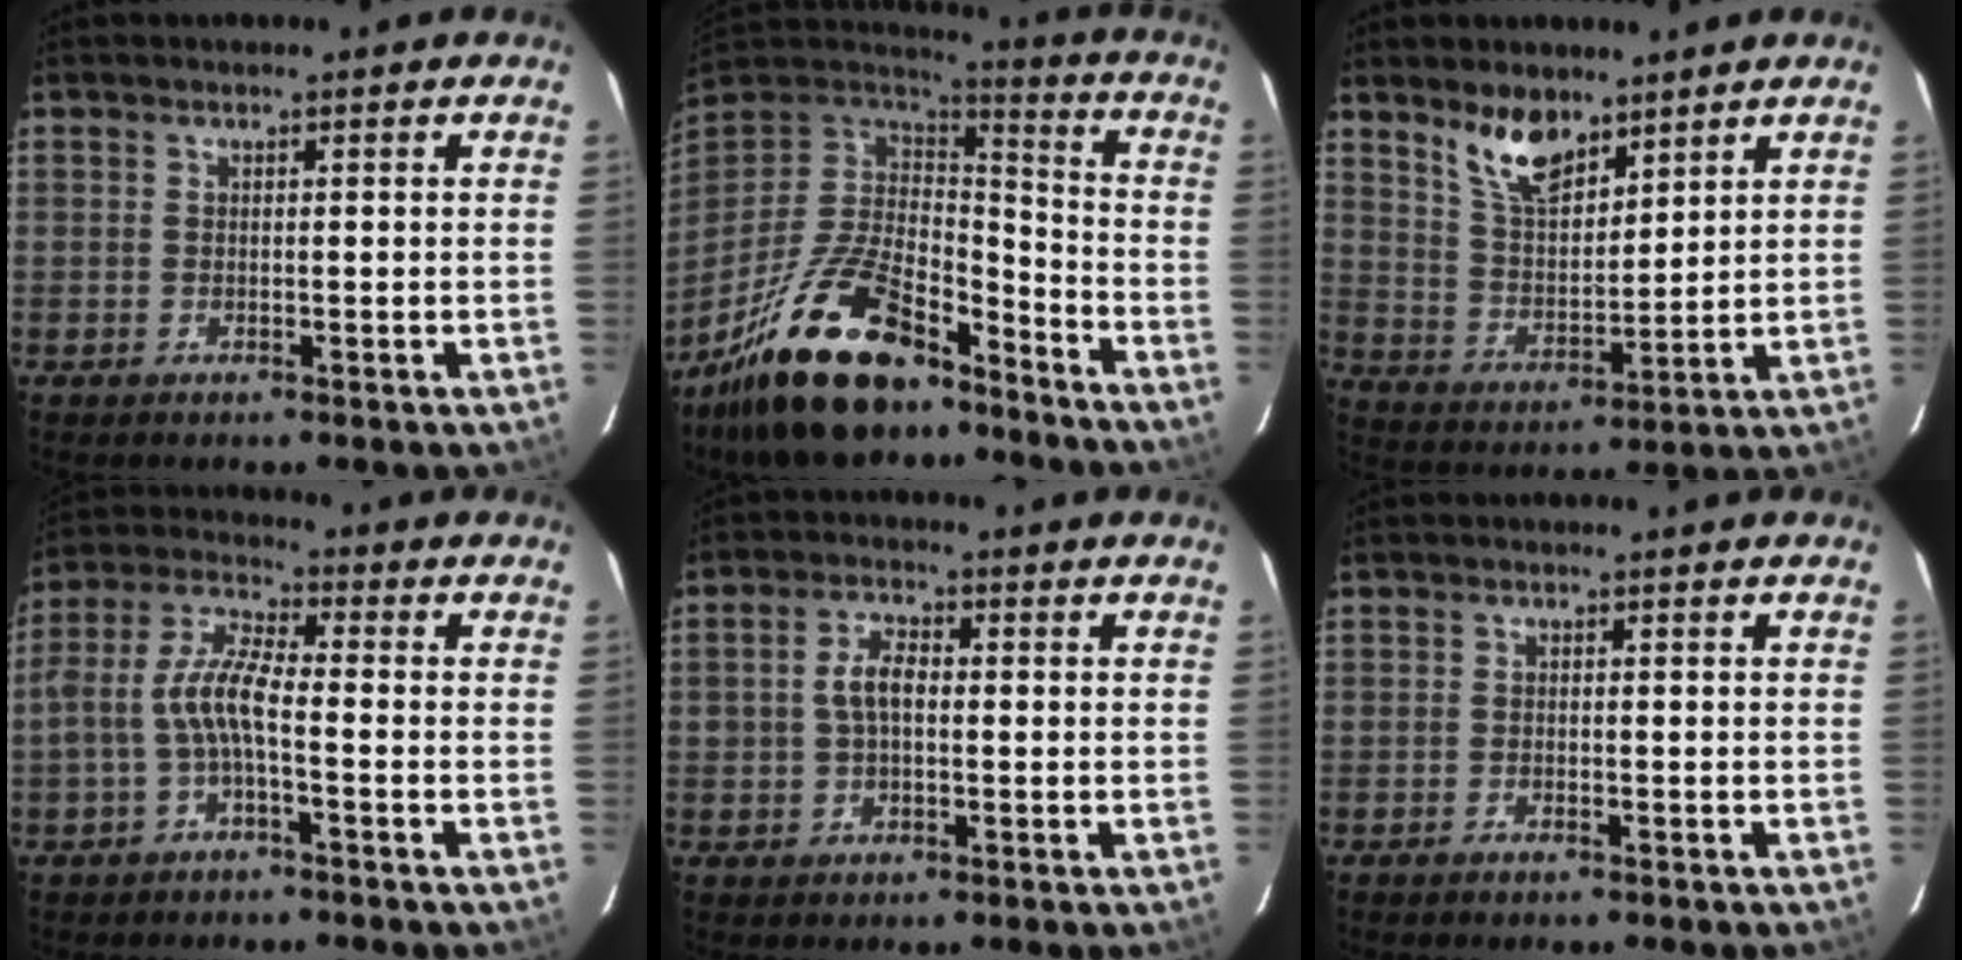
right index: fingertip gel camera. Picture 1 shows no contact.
{"total": 23.5, "force": [-16.3, 9.8, 13.8], "torque": [-0.280, -0.010, -0.272]}
{"total": 9.1, "force": [6.7, 3.8, 4.9], "torque": [-0.087, 0.004, 0.133]}
{"total": 6.9, "force": [-2.3, 1.8, 6.2], "torque": [-0.143, 0.017, -0.043]}
{"total": 4.4, "force": [-0.1, 2.6, 3.6], "torque": [-0.071, 0.012, 0.001]}
{"total": 1.1, "force": [-1.0, 0.3, 0.4], "torque": [-0.017, 0.000, -0.022]}